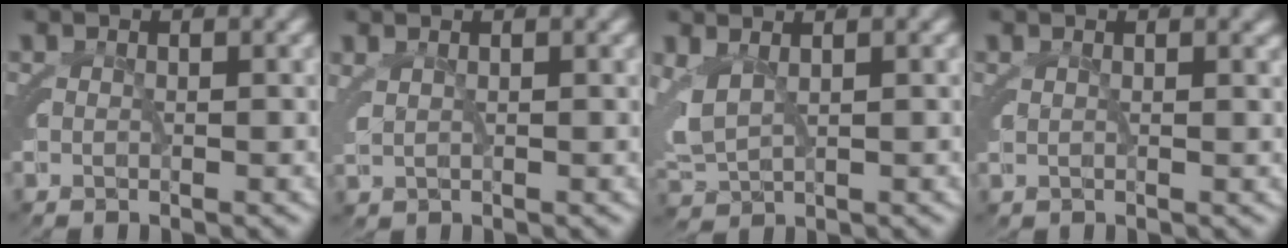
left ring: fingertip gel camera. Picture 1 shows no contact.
{"total": 1.2, "force": [0.5, -1.1, -0.3], "torque": [0.006, 0.008, 0.010]}
{"total": 4.0, "force": [-0.4, 3.4, 2.2], "torque": [-0.074, -0.010, -0.006]}
{"total": 1.4, "force": [0.7, -1.2, -0.1], "torque": [0.014, 0.011, 0.008]}